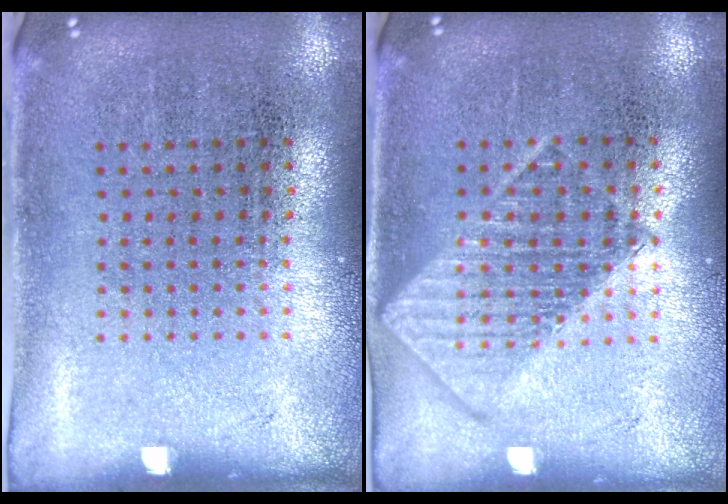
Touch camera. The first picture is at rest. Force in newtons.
{"total": 1.3, "press": 1.3, "slide": 0.1}